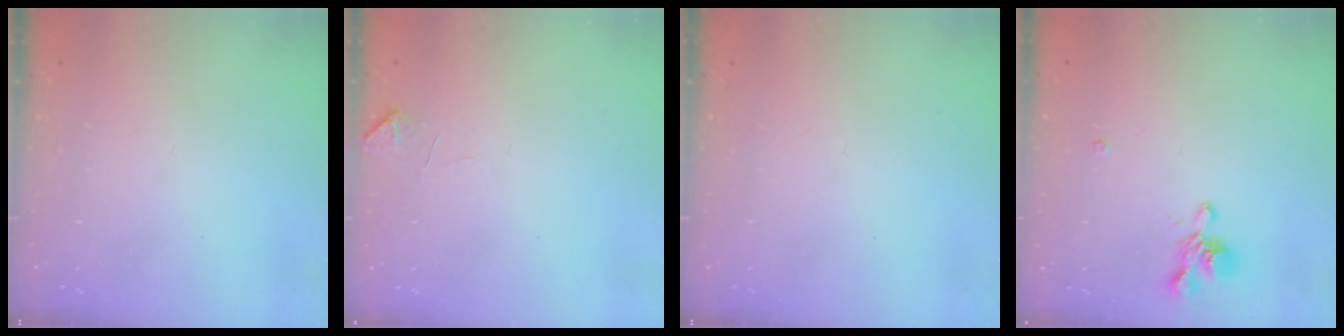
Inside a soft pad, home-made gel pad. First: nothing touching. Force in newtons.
{"total": 0.8, "press": 0.5, "slide": 0.6}
{"total": 0.0}
{"total": 1.5, "press": 1.3, "slide": 0.8}